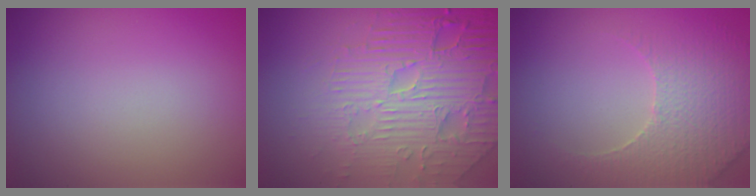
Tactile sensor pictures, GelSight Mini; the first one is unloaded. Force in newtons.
{"total": 8.8, "press": 6.3, "slide": 6.2}
{"total": 3.8, "press": 3.7, "slide": 0.8}